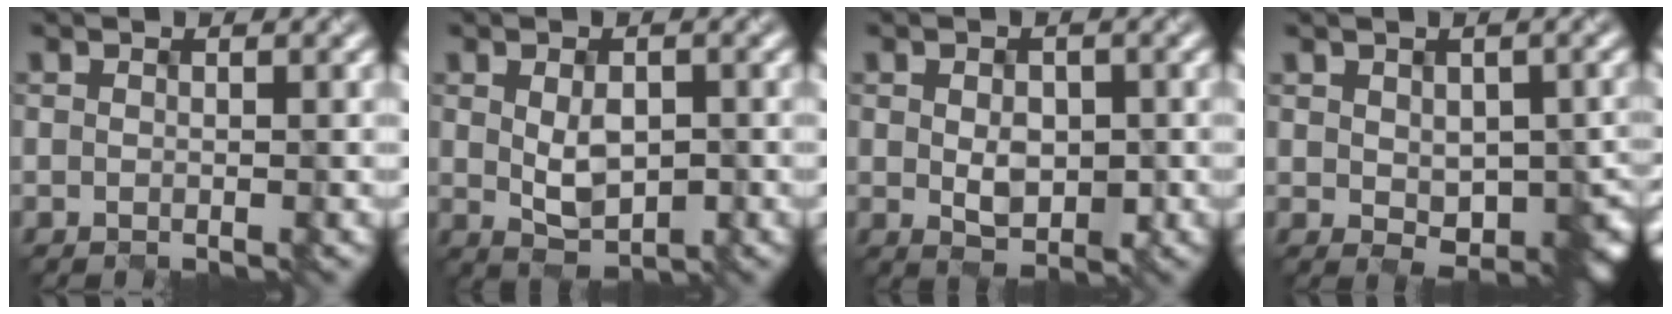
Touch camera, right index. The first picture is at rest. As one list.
[{"total": 3.0, "force": [-0.4, 1.7, 2.4], "torque": [-0.048, -0.003, 0.004]}, {"total": 2.7, "force": [-0.5, 1.8, 1.9], "torque": [-0.035, -0.005, 0.001]}, {"total": 6.7, "force": [-0.6, 4.3, 5.2], "torque": [-0.073, -0.020, 0.009]}]